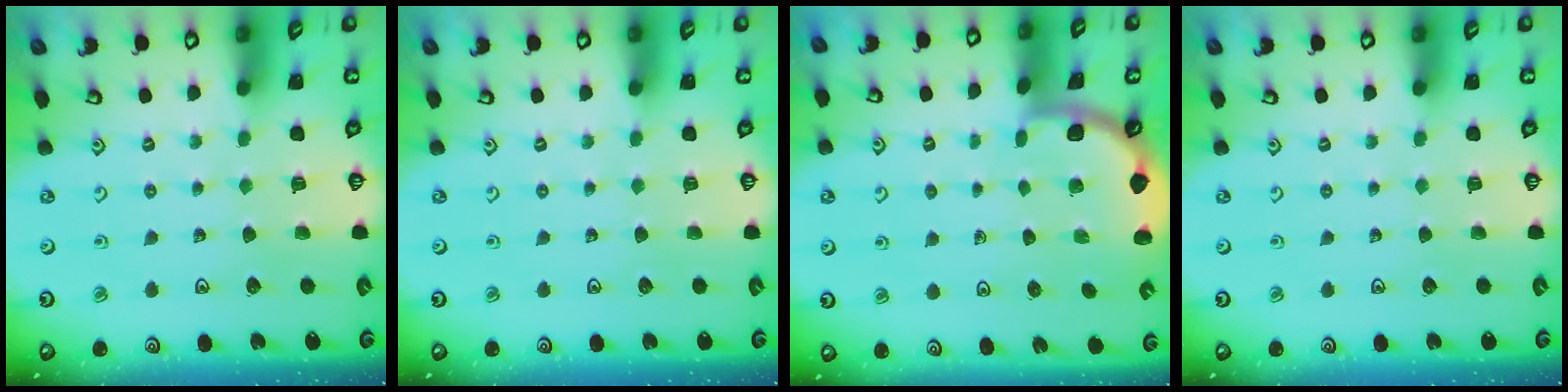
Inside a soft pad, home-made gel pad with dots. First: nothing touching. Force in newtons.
{"total": 0.0}
{"total": 1.7, "press": 1.6, "slide": 0.1}
{"total": 0.0}